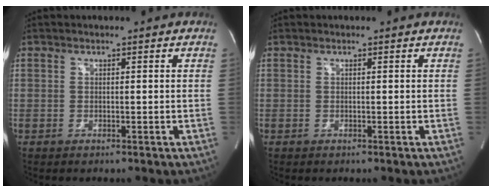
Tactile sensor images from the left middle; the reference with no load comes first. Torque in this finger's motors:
{"motor_torque": [0.02, 0.00, 0.00, -0.01]}